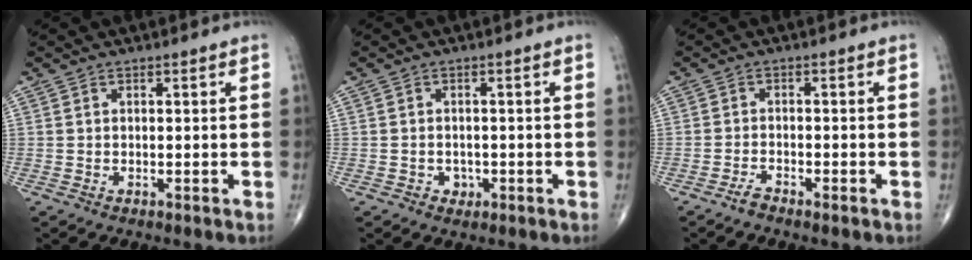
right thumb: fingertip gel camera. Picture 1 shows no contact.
{"total": 1.9, "force": [-0.7, 1.6, 0.7], "torque": [0.001, 0.005, -0.008]}
{"total": 2.5, "force": [-2.3, 0.2, 0.8], "torque": [-0.021, 0.007, -0.049]}